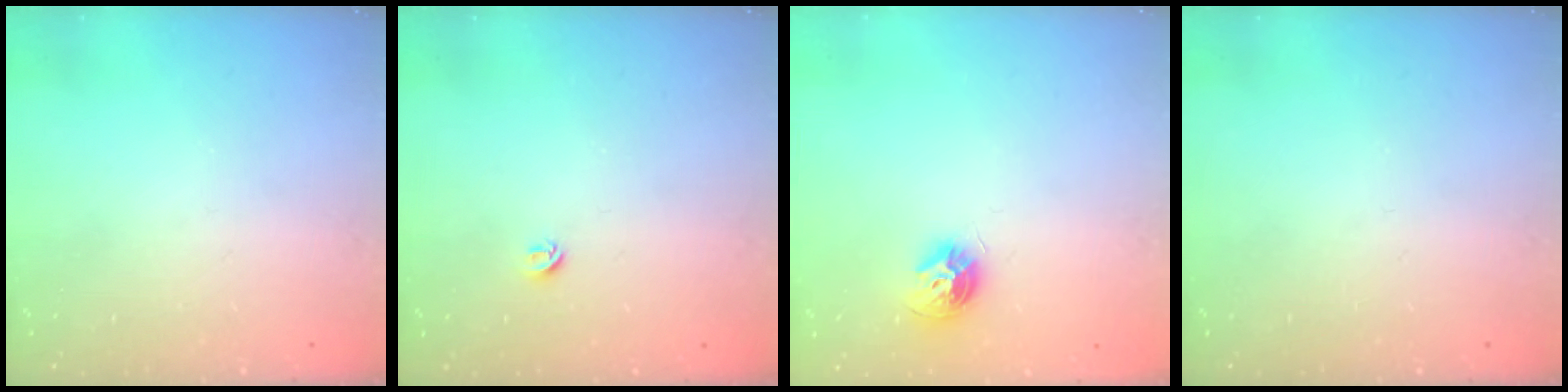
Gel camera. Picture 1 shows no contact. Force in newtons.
{"total": 3.9, "press": 3.8, "slide": 0.3}
{"total": 8.9, "press": 8.9, "slide": 0.5}
{"total": 0.0}